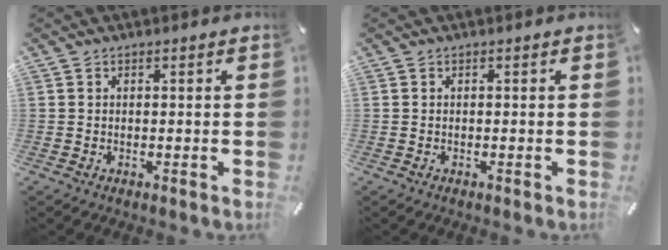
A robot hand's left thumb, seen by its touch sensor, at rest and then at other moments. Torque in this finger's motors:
{"motor_torque": [-0.01, 0.00, 0.00, 0.00, 0.00]}